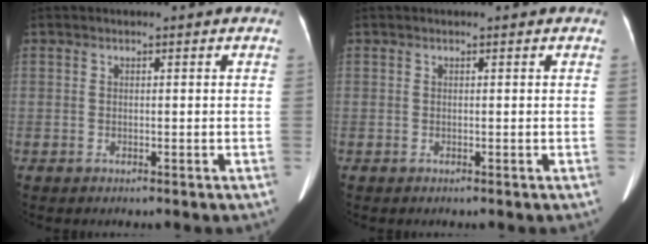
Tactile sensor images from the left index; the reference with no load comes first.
{"total": 0.0}